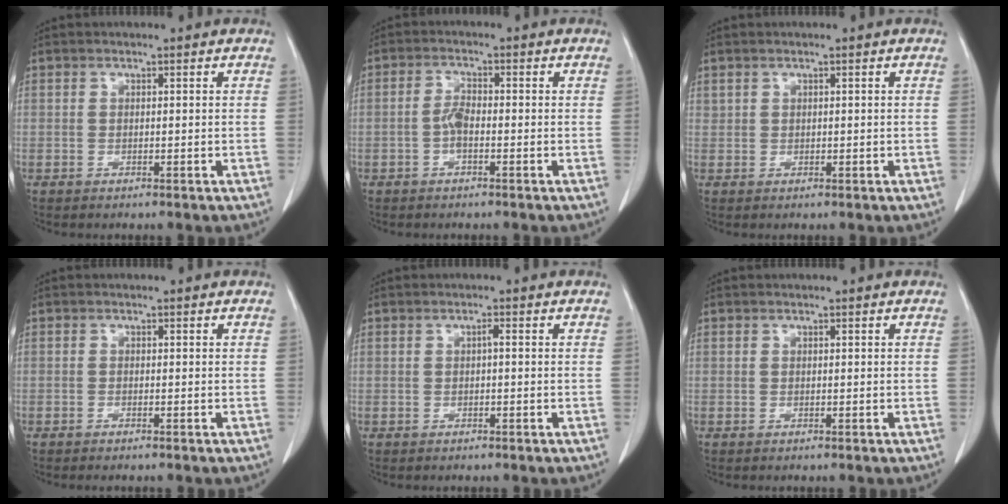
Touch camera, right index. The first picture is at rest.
{"total": 2.6, "force": [-0.8, 0.9, 2.3], "torque": [-0.046, 0.004, -0.017]}
{"total": 0.5, "force": [0.3, 0.4, 0.2], "torque": [0.000, 0.005, 0.010]}
{"total": 0.7, "force": [-0.6, 0.1, 0.3], "torque": [-0.010, -0.001, -0.005]}
{"total": 0.6, "force": [0.0, 0.1, 0.6], "torque": [-0.010, 0.002, 0.000]}
{"total": 0.0}